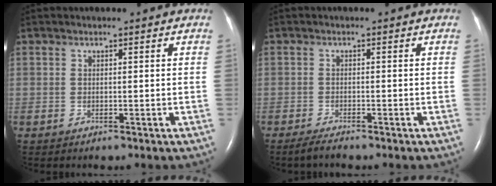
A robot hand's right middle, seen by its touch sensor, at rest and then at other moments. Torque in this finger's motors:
{"motor_torque": [0.12, -0.09, 0.00, 0.02]}